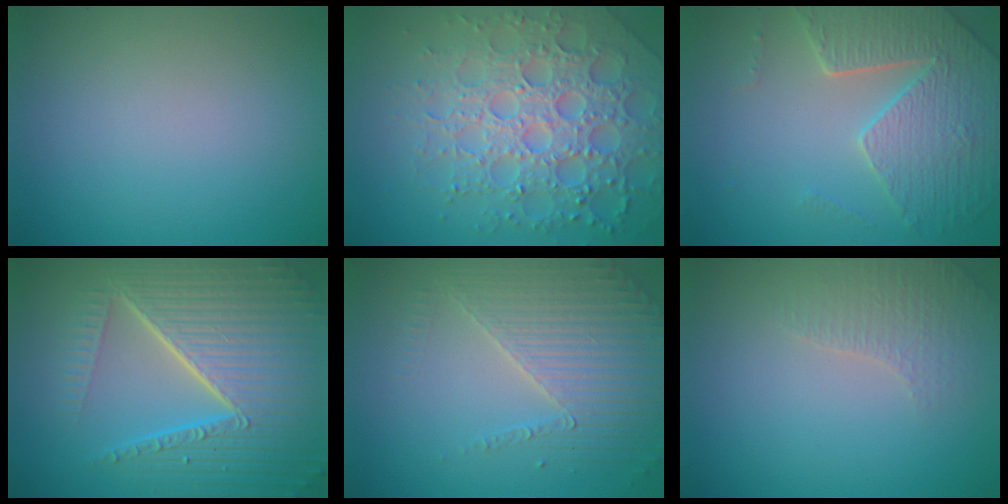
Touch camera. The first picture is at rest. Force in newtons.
{"total": 7.3, "press": 7.2, "slide": 1.6}
{"total": 5.1, "press": 4.7, "slide": 2.1}
{"total": 10.5, "press": 6.5, "slide": 8.2}
{"total": 4.0, "press": 3.8, "slide": 1.2}
{"total": 2.3, "press": 2.2, "slide": 0.7}